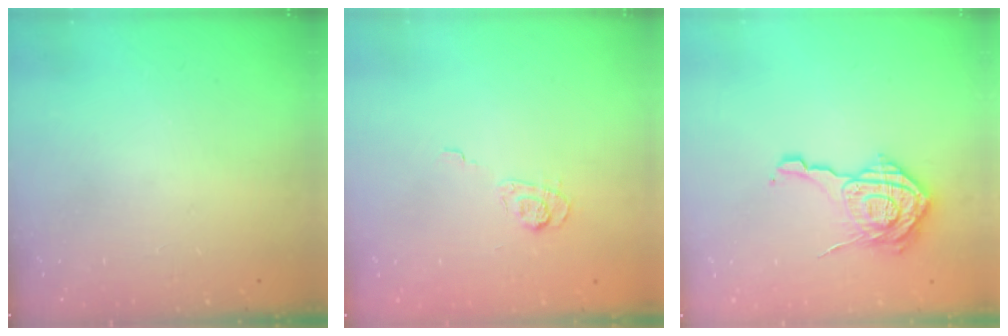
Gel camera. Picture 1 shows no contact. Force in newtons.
{"total": 3.1, "press": 2.7, "slide": 1.6}
{"total": 15.0, "press": 15.0, "slide": 0.6}